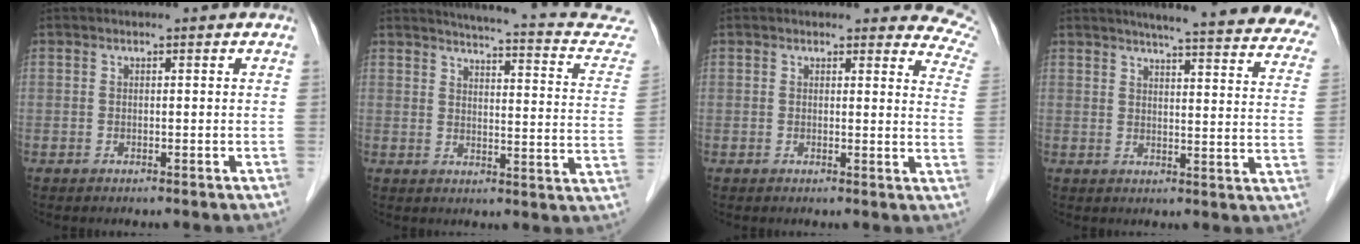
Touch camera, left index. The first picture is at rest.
{"total": 16.8, "force": [15.4, 1.8, 6.5], "torque": [-0.068, -0.058, 0.151]}
{"total": 9.1, "force": [8.6, 2.3, 1.7], "torque": [0.024, -0.049, 0.050]}
{"total": 25.0, "force": [22.1, 2.2, 11.5], "torque": [-0.141, -0.054, 0.241]}